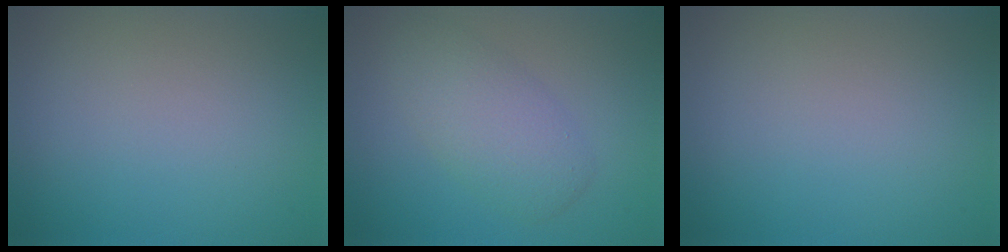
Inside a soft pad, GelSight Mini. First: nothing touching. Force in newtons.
{"total": 3.9, "press": 3.9, "slide": 0.1}
{"total": 0.0}